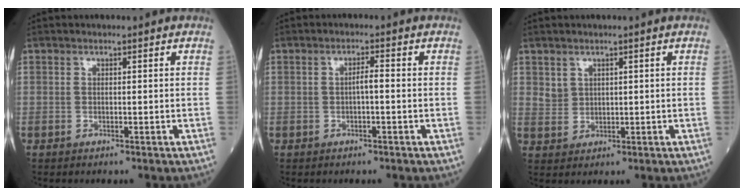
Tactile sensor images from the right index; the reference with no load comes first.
{"total": 1.8, "force": [-0.3, 0.3, 1.8], "torque": [-0.029, 0.004, -0.006]}
{"total": 2.4, "force": [1.2, 2.0, 0.5], "torque": [-0.009, 0.001, 0.026]}